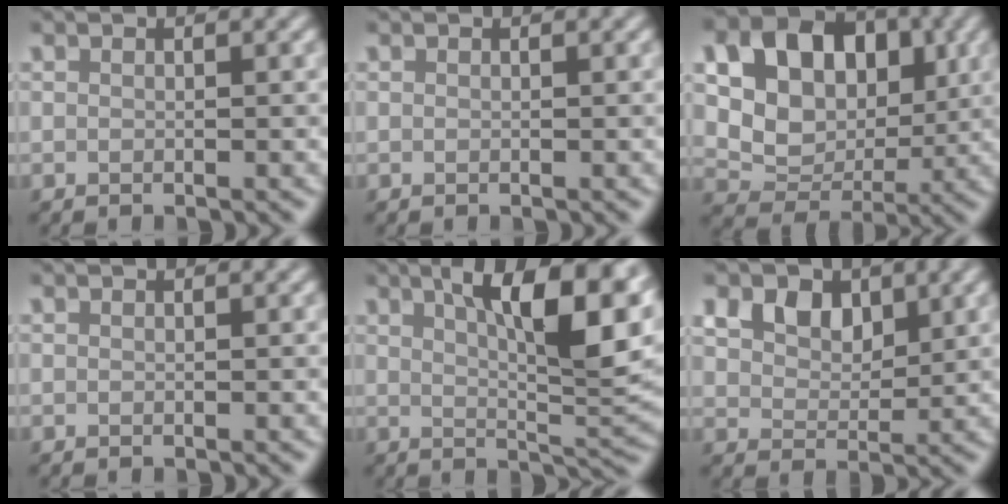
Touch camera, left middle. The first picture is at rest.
{"total": 0.0}
{"total": 12.6, "force": [3.7, 9.9, 6.9], "torque": [-0.132, 0.037, 0.059]}
{"total": 0.0}
{"total": 11.4, "force": [4.4, 3.2, 10.1], "torque": [-0.131, 0.008, 0.067]}
{"total": 5.5, "force": [3.2, 3.7, 2.6], "torque": [-0.069, 0.004, 0.055]}